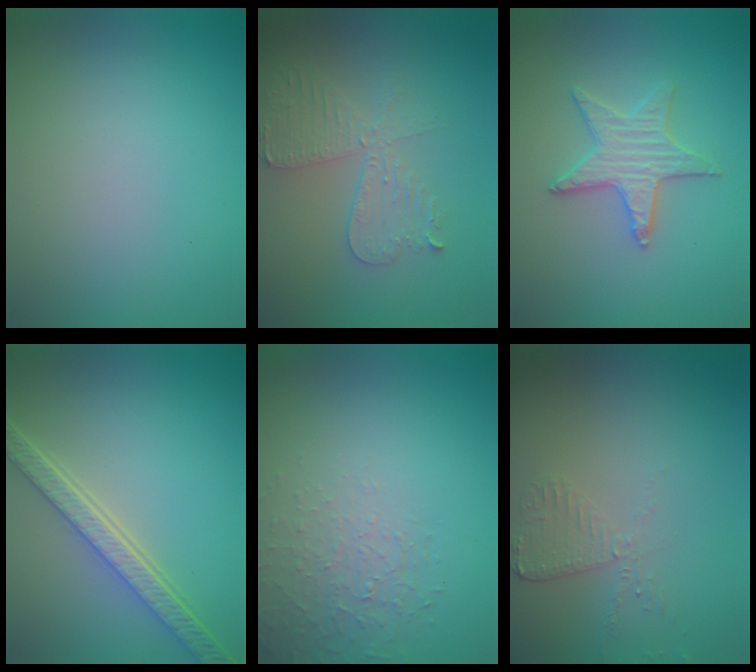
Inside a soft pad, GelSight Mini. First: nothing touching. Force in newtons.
{"total": 4.3, "press": 3.8, "slide": 2.2}
{"total": 3.1, "press": 3.1, "slide": 0.4}
{"total": 5.3, "press": 4.1, "slide": 3.3}
{"total": 1.5, "press": 0.8, "slide": 1.3}
{"total": 2.4, "press": 2.4, "slide": 0.2}